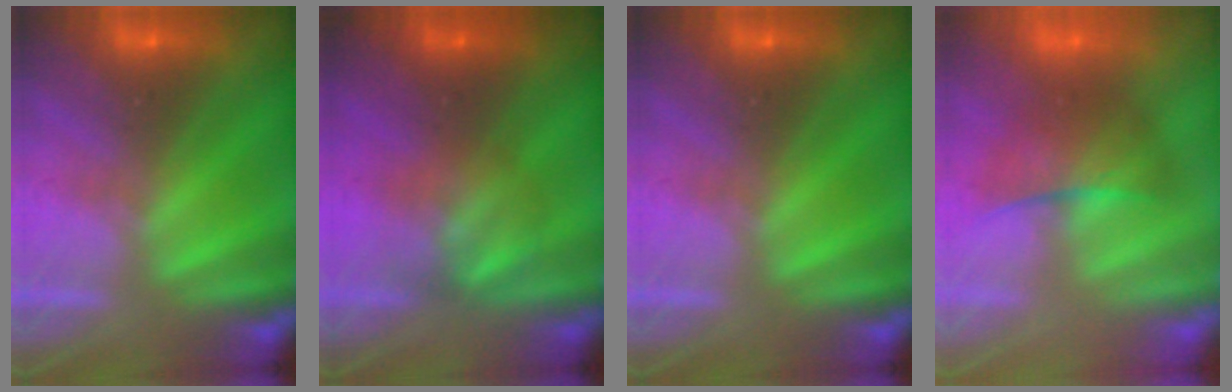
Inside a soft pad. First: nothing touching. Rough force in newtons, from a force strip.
{"total": 2.5}
{"total": 0.0}
{"total": 2.2}